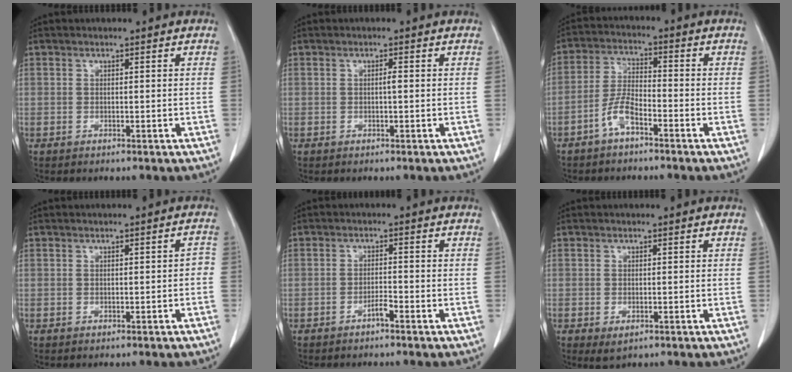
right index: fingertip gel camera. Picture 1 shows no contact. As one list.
[{"total": 0.7, "force": [-0.1, 0.0, 0.7], "torque": [-0.013, 0.001, -0.001]}, {"total": 5.2, "force": [-3.3, 1.3, 3.8], "torque": [-0.085, 0.008, -0.065]}, {"total": 1.1, "force": [-0.4, 0.5, 0.9], "torque": [-0.003, 0.004, -0.006]}, {"total": 1.6, "force": [-1.3, 0.0, 1.0], "torque": [-0.017, 0.002, -0.023]}, {"total": 2.1, "force": [-1.0, 1.0, 1.6], "torque": [-0.026, -0.004, -0.005]}]